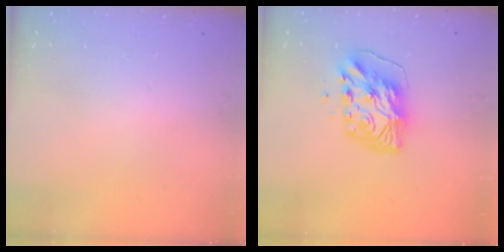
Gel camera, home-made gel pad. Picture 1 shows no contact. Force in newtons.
{"total": 9.7, "press": 9.6, "slide": 1.3}